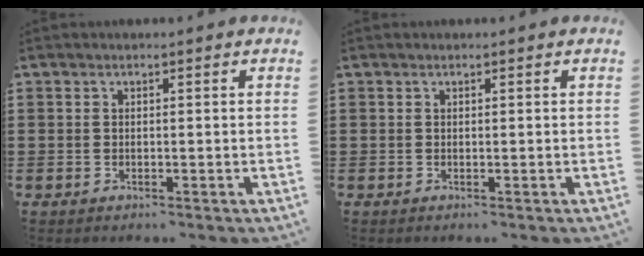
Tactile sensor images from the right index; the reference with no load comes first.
{"total": 0.0}